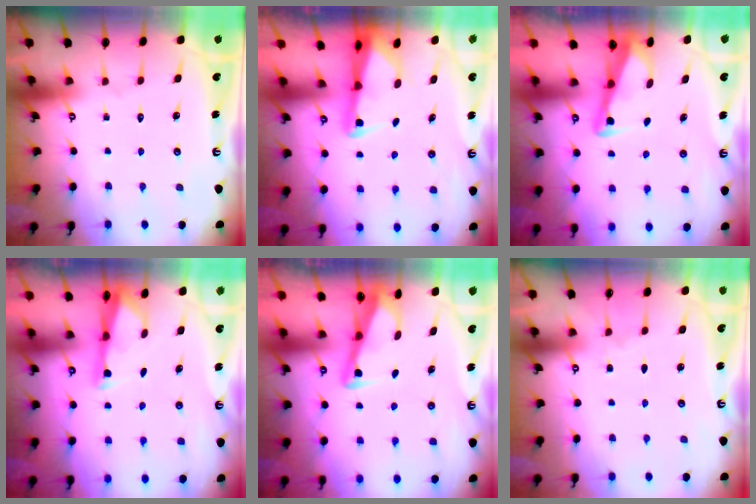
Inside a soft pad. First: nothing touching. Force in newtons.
{"total": 2.5, "press": 2.4, "slide": 0.5}
{"total": 3.4, "press": 3.4, "slide": 0.4}
{"total": 2.9, "press": 2.9, "slide": 0.5}
{"total": 3.4, "press": 3.4, "slide": 0.4}
{"total": 0.7, "press": 0.7, "slide": 0.2}